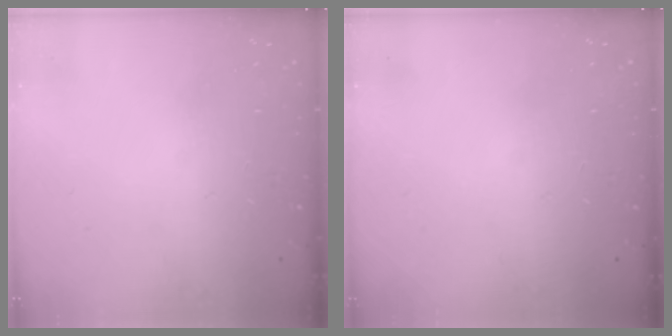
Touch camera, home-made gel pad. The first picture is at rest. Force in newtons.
{"total": 0.0}